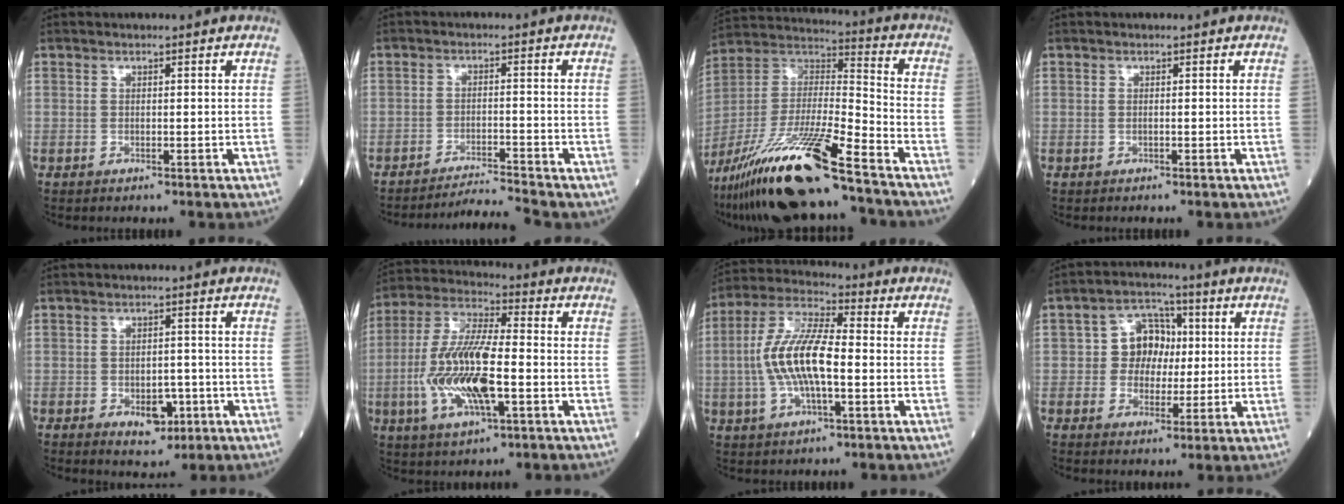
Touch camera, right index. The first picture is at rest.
{"total": 5.2, "force": [-4.9, -1.7, 0.2], "torque": [-0.008, -0.010, -0.083]}
{"total": 22.4, "force": [-15.9, 1.9, 15.6], "torque": [-0.327, -0.037, -0.295]}
{"total": 0.0}
{"total": 5.2, "force": [-2.2, 2.9, 3.8], "torque": [-0.047, 0.001, -0.024]}
{"total": 14.8, "force": [-3.2, 3.8, 13.9], "torque": [-0.292, -0.001, -0.058]}
{"total": 12.0, "force": [-1.2, 3.4, 11.5], "torque": [-0.239, 0.013, -0.025]}
{"total": 6.9, "force": [0.6, 5.7, 3.9], "torque": [-0.063, 0.023, 0.008]}